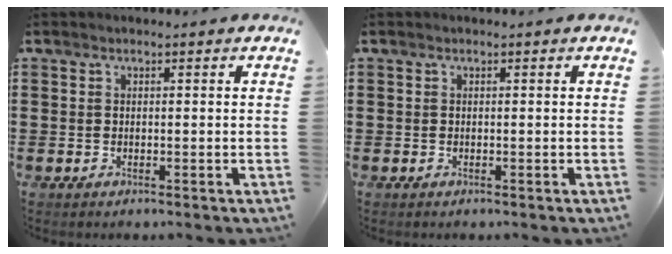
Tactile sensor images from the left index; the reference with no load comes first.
{"total": 0.0}